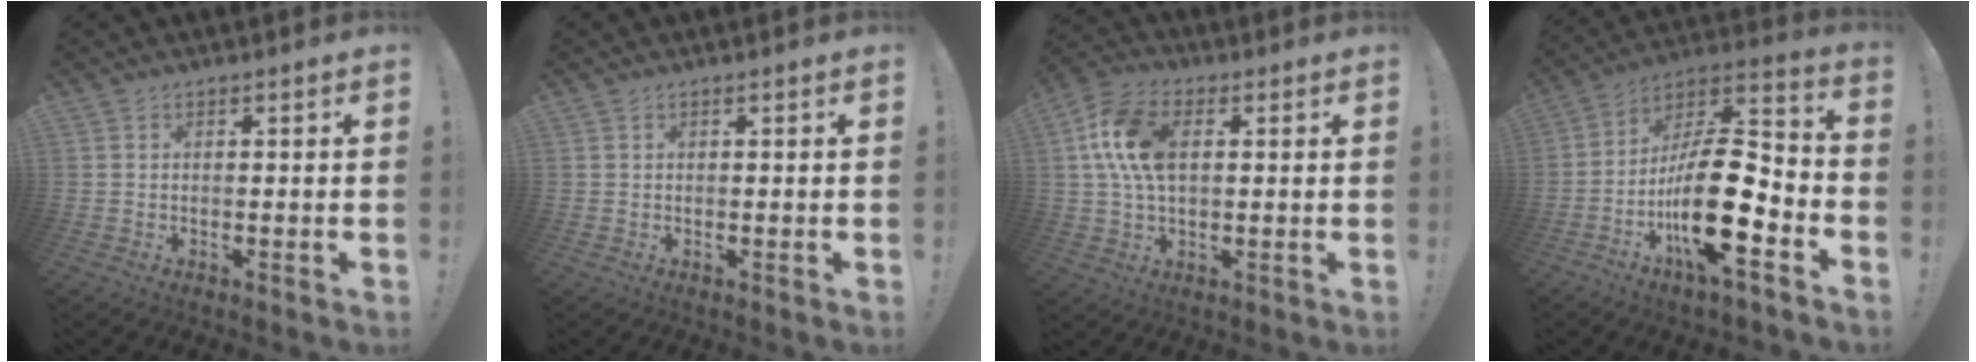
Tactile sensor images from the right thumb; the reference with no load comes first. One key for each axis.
{"total": 0.0}
{"total": 13.7, "fx": 2.9, "fy": 8.6, "fz": 10.3, "tx": -0.185, "ty": 0.007, "tz": 0.055}
{"total": 23.1, "fx": -7.1, "fy": 8.3, "fz": 20.4, "tx": -0.373, "ty": 0.038, "tz": -0.115}